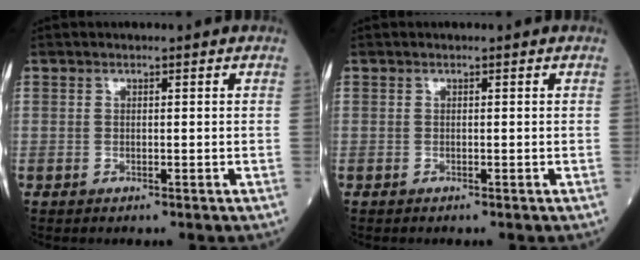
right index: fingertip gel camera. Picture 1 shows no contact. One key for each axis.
{"total": 0.0}